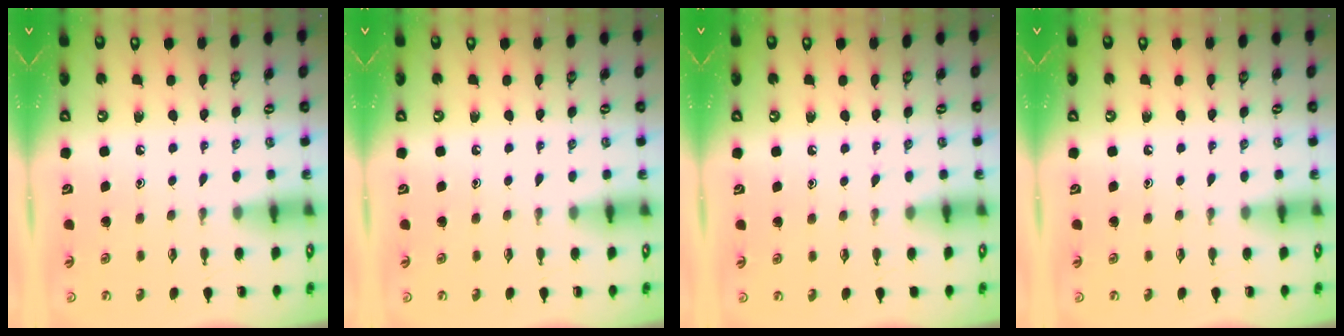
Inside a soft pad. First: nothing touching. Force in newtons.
{"total": 0.0}
{"total": 3.0, "press": 3.0, "slide": 0.5}
{"total": 0.0}